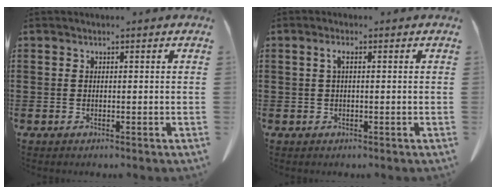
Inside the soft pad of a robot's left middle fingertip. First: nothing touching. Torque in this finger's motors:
{"motor_torque": [-0.06, 0.09, -0.03, -0.01]}